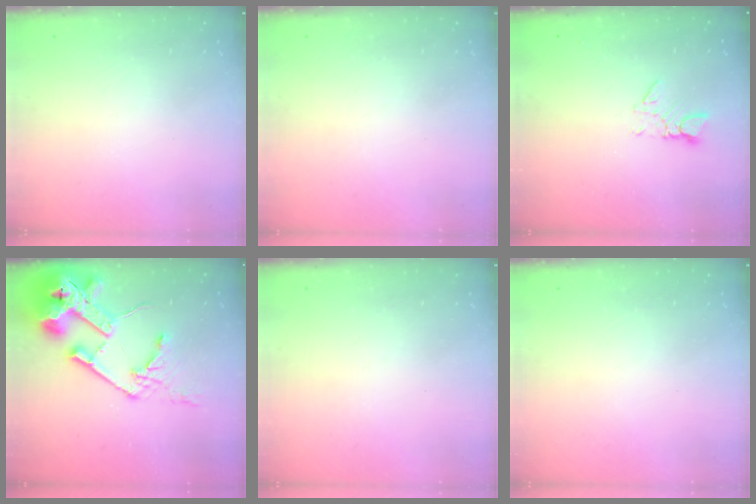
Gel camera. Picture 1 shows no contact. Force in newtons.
{"total": 0.0}
{"total": 3.1, "press": 3.1, "slide": 0.4}
{"total": 20.9, "press": 20.8, "slide": 2.5}
{"total": 0.0}
{"total": 0.0}